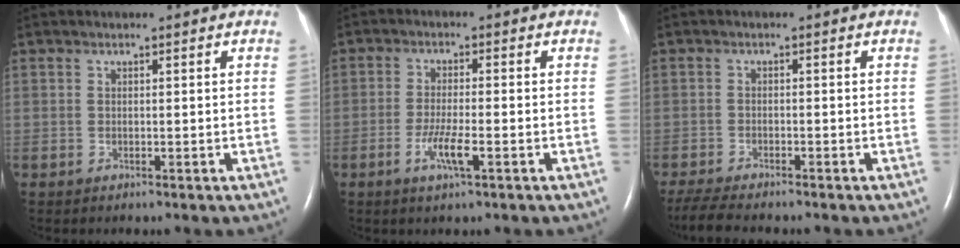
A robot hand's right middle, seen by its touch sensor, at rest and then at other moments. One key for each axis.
{"total": 4.4, "fx": -1.9, "fy": 0.3, "fz": 3.9, "tx": -0.081, "ty": -0.006, "tz": -0.035}
{"total": 6.9, "fx": -6.1, "fy": 0.9, "fz": 3.2, "tx": -0.060, "ty": -0.018, "tz": -0.101}